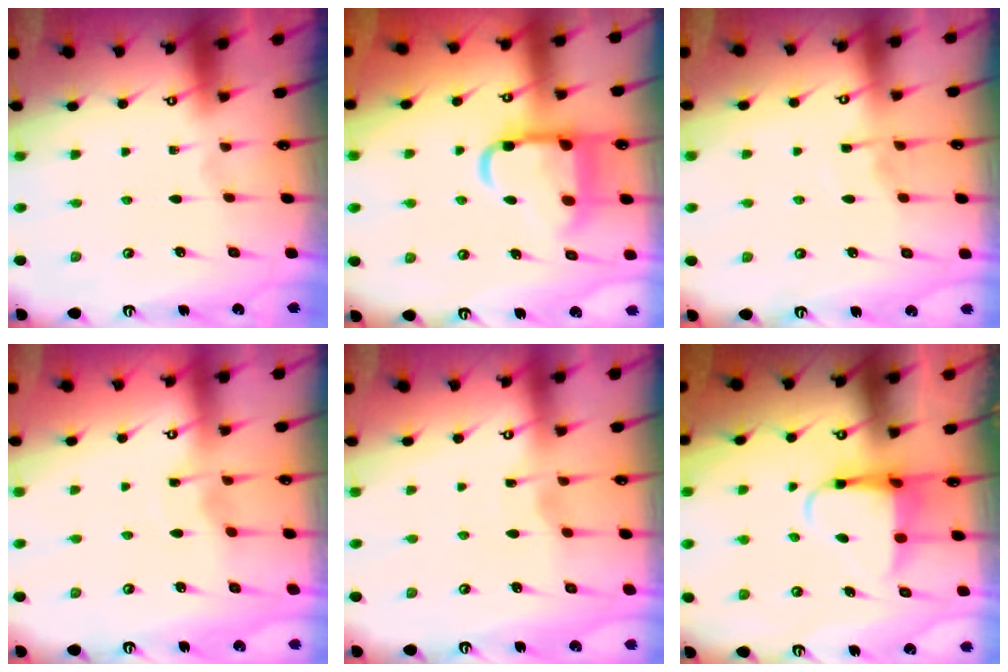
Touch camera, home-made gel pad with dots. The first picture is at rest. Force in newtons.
{"total": 15.0, "press": 14.9, "slide": 1.4}
{"total": 4.4, "press": 4.3, "slide": 0.6}
{"total": 2.8, "press": 2.8, "slide": 0.4}
{"total": 2.7, "press": 2.6, "slide": 0.3}
{"total": 5.2, "press": 5.1, "slide": 0.7}